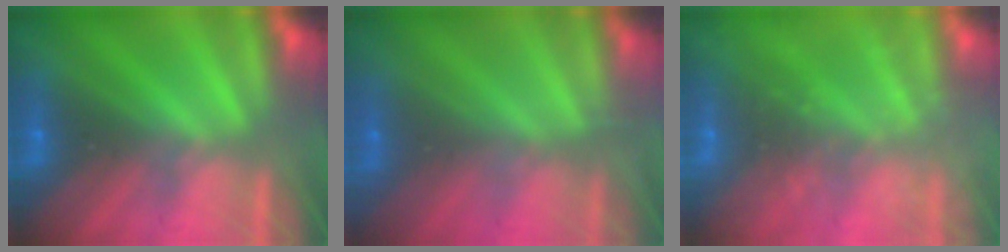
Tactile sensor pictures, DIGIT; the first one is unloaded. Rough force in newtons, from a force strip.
{"total": 2.4}
{"total": 6.8}